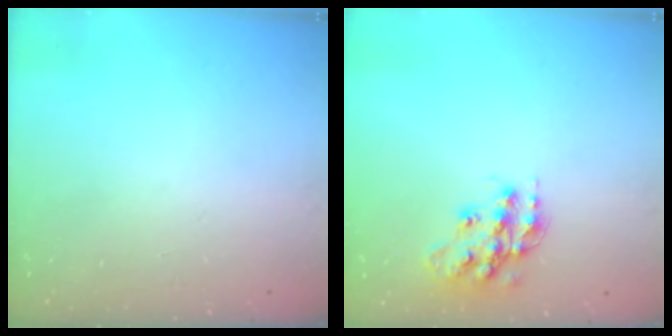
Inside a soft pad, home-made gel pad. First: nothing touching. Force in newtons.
{"total": 14.9, "press": 14.9, "slide": 0.9}